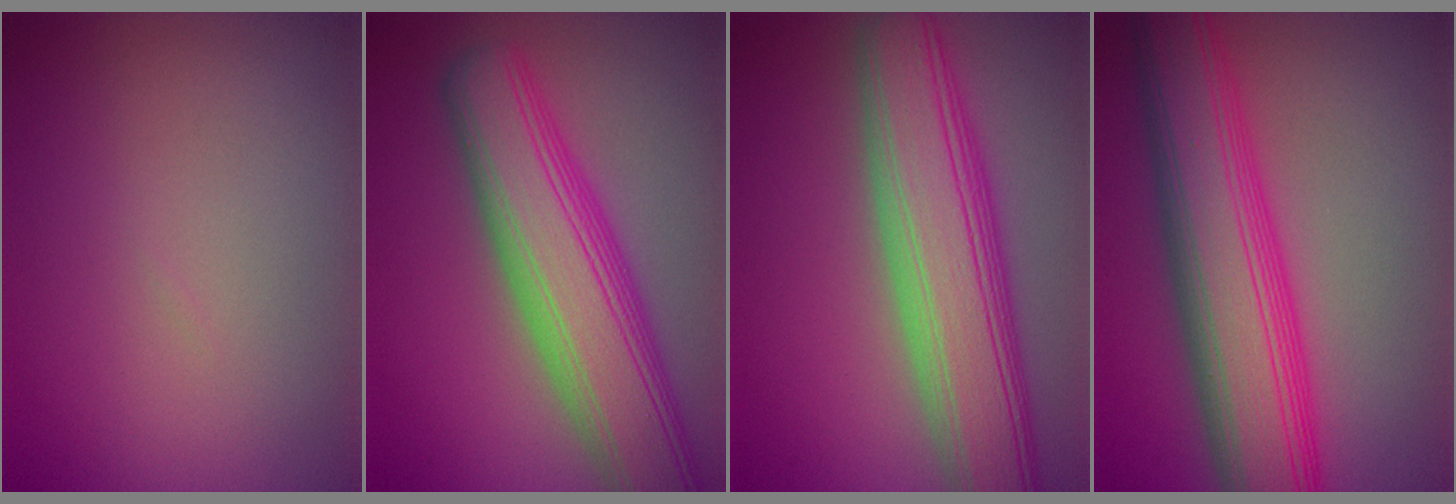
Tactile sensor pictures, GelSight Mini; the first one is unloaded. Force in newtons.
{"total": 10.4, "press": 10.4, "slide": 0.6}
{"total": 9.7, "press": 9.7, "slide": 1.1}
{"total": 11.2, "press": 11.2, "slide": 0.4}